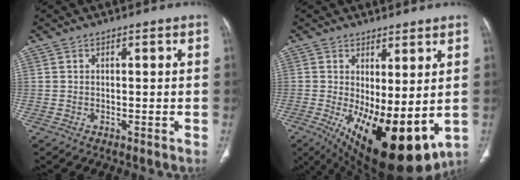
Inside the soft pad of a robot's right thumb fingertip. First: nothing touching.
{"total": 17.6, "force": [-2.5, 7.3, 15.8], "torque": [-0.244, -0.031, -0.009]}